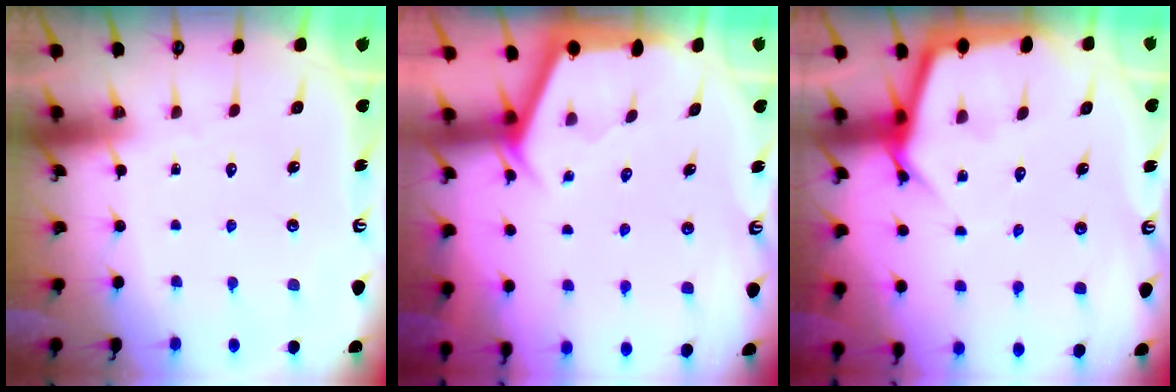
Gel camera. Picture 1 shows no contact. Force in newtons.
{"total": 2.9, "press": 2.9, "slide": 0.3}
{"total": 6.8, "press": 6.7, "slide": 0.6}